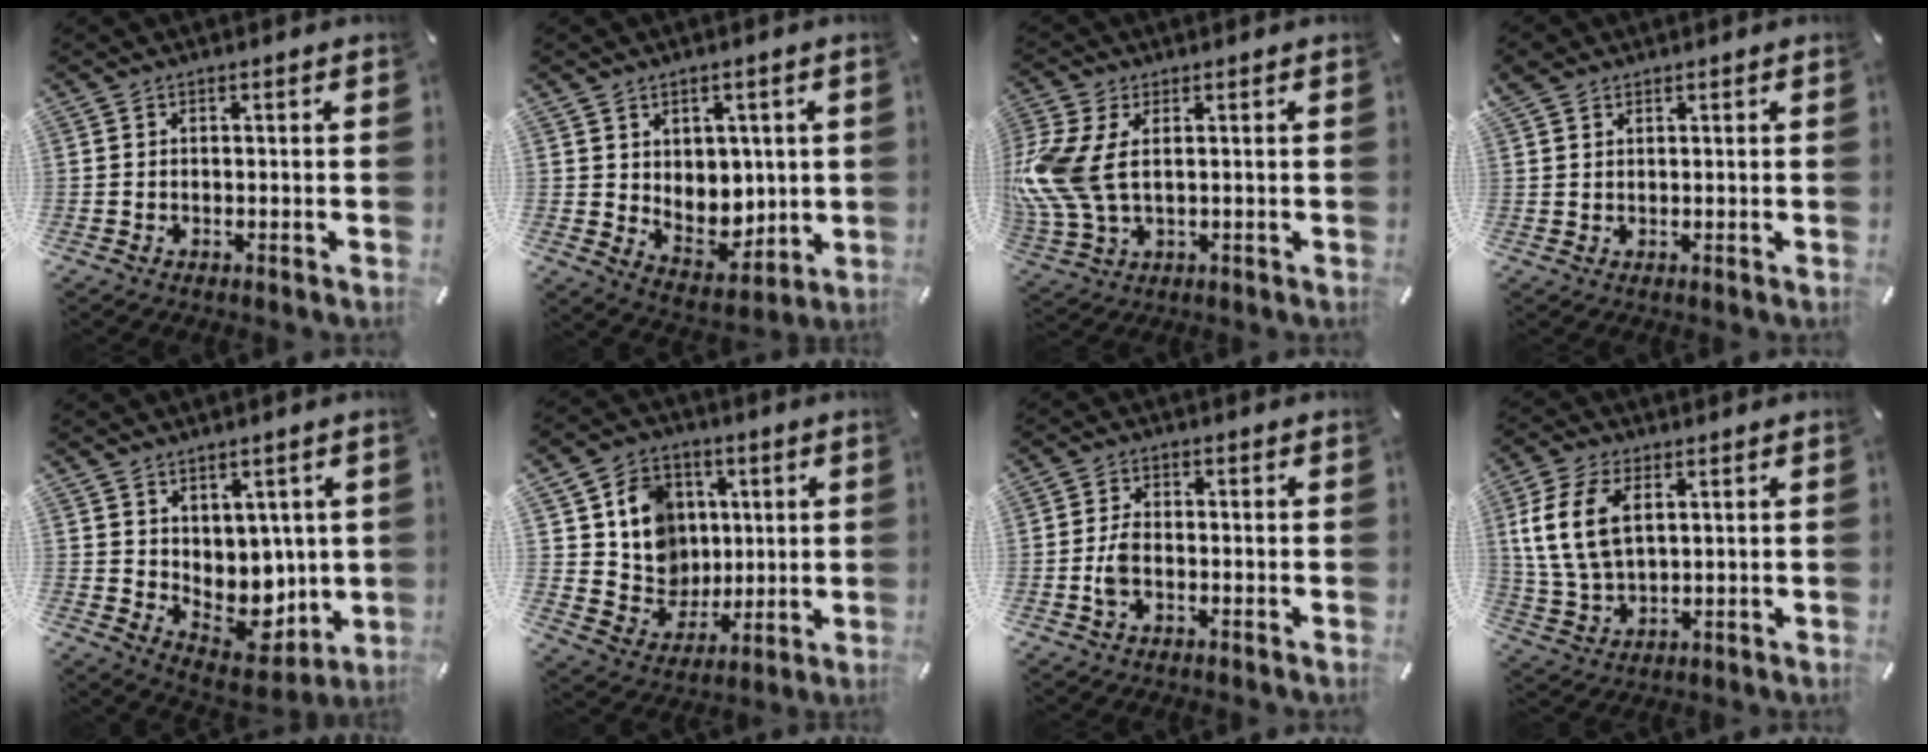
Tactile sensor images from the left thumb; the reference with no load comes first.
{"total": 7.2, "force": [3.2, 6.2, 1.8], "torque": [-0.018, -0.037, 0.065]}
{"total": 11.6, "force": [1.6, 6.6, 9.3], "torque": [-0.218, -0.008, 0.032]}
{"total": 2.1, "force": [1.5, 1.4, 0.5], "torque": [-0.012, 0.001, 0.028]}
{"total": 7.8, "force": [2.7, 6.9, 2.5], "torque": [-0.024, -0.047, 0.063]}
{"total": 12.8, "force": [3.0, 11.8, 3.8], "torque": [-0.073, -0.011, 0.070]}
{"total": 4.0, "force": [-1.1, 2.1, 3.2], "torque": [-0.069, 0.005, -0.021]}
{"total": 11.9, "force": [3.6, 8.0, 8.0], "torque": [-0.202, 0.004, 0.067]}